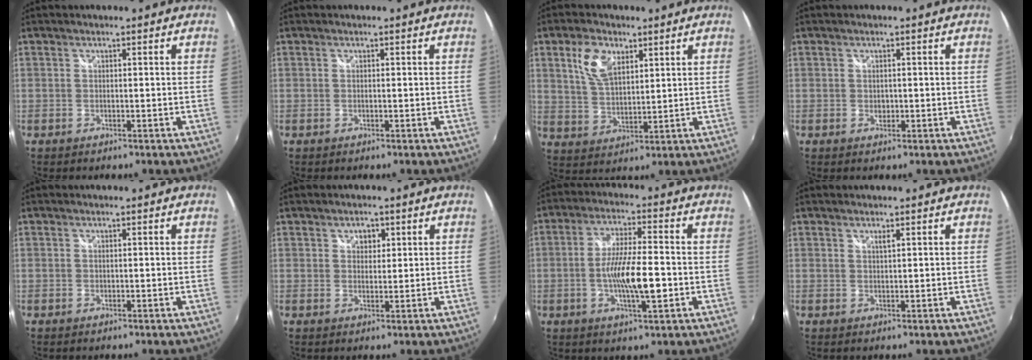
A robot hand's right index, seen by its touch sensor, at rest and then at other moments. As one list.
[{"total": 0.0}, {"total": 8.0, "force": [3.7, 4.4, 5.5], "torque": [-0.110, 0.010, 0.075]}, {"total": 1.0, "force": [0.0, 0.8, 0.5], "torque": [-0.006, 0.000, 0.000]}, {"total": 0.0}, {"total": 2.3, "force": [1.0, 1.8, 0.9], "torque": [-0.009, 0.006, 0.017]}, {"total": 10.0, "force": [-2.2, 1.7, 9.6], "torque": [-0.177, -0.007, -0.038]}, {"total": 0.8, "force": [0.6, 0.1, 0.5], "torque": [-0.009, 0.001, 0.011]}]